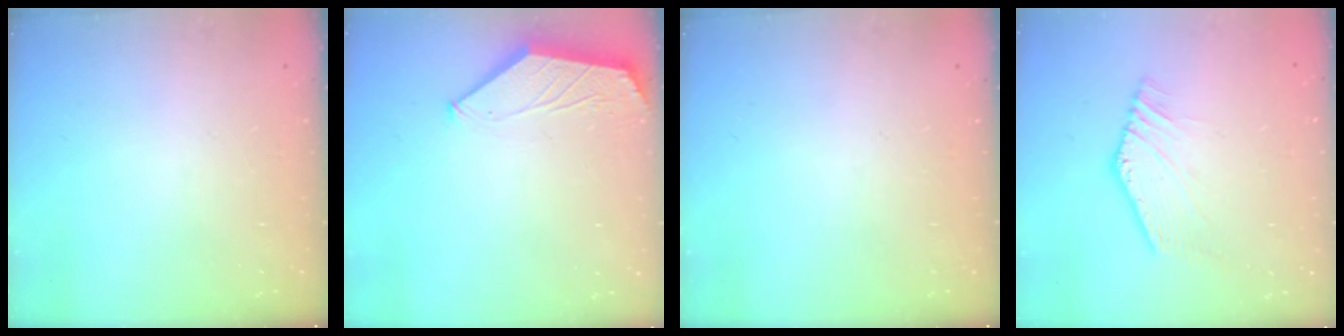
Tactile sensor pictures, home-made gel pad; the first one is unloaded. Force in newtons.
{"total": 1.6, "press": 1.5, "slide": 0.4}
{"total": 0.0}
{"total": 1.9, "press": 1.9, "slide": 0.1}